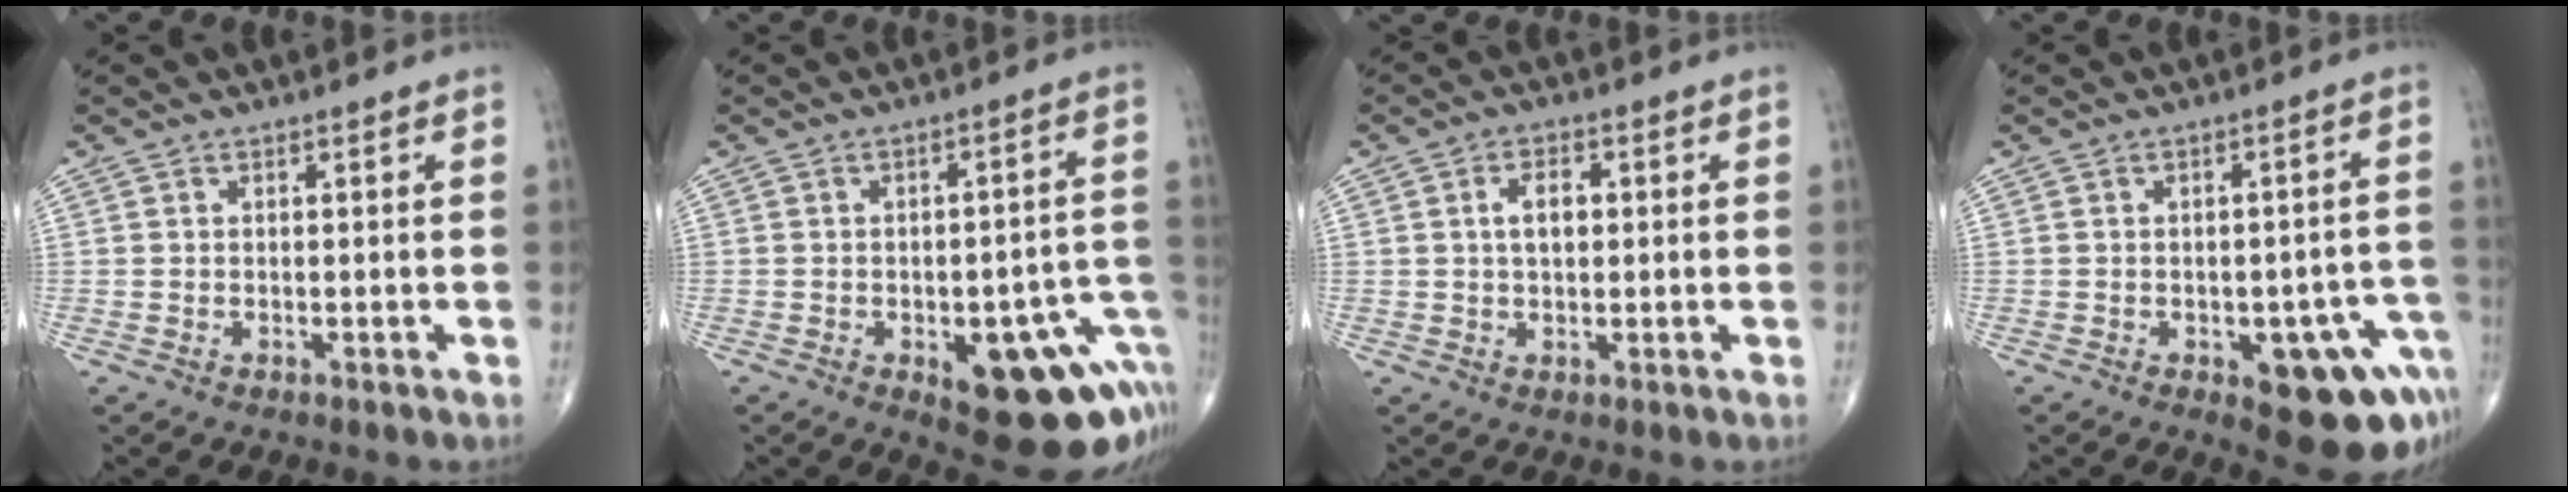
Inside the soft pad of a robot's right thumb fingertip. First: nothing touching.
{"total": 18.7, "force": [-6.5, 8.0, 15.5], "torque": [-0.120, 0.039, -0.059]}
{"total": 4.4, "force": [0.7, 2.6, 3.5], "torque": [-0.059, 0.005, 0.010]}
{"total": 13.1, "force": [-5.6, 6.0, 10.2], "torque": [-0.079, 0.033, -0.057]}